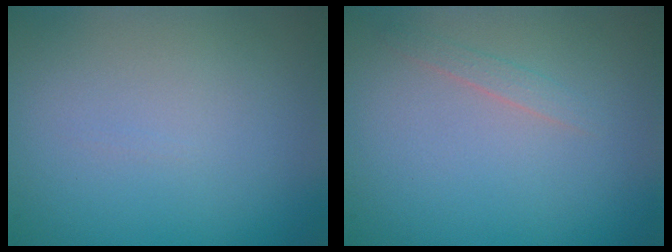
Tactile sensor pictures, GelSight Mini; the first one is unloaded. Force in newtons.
{"total": 0.9, "press": 0.9, "slide": 0.0}